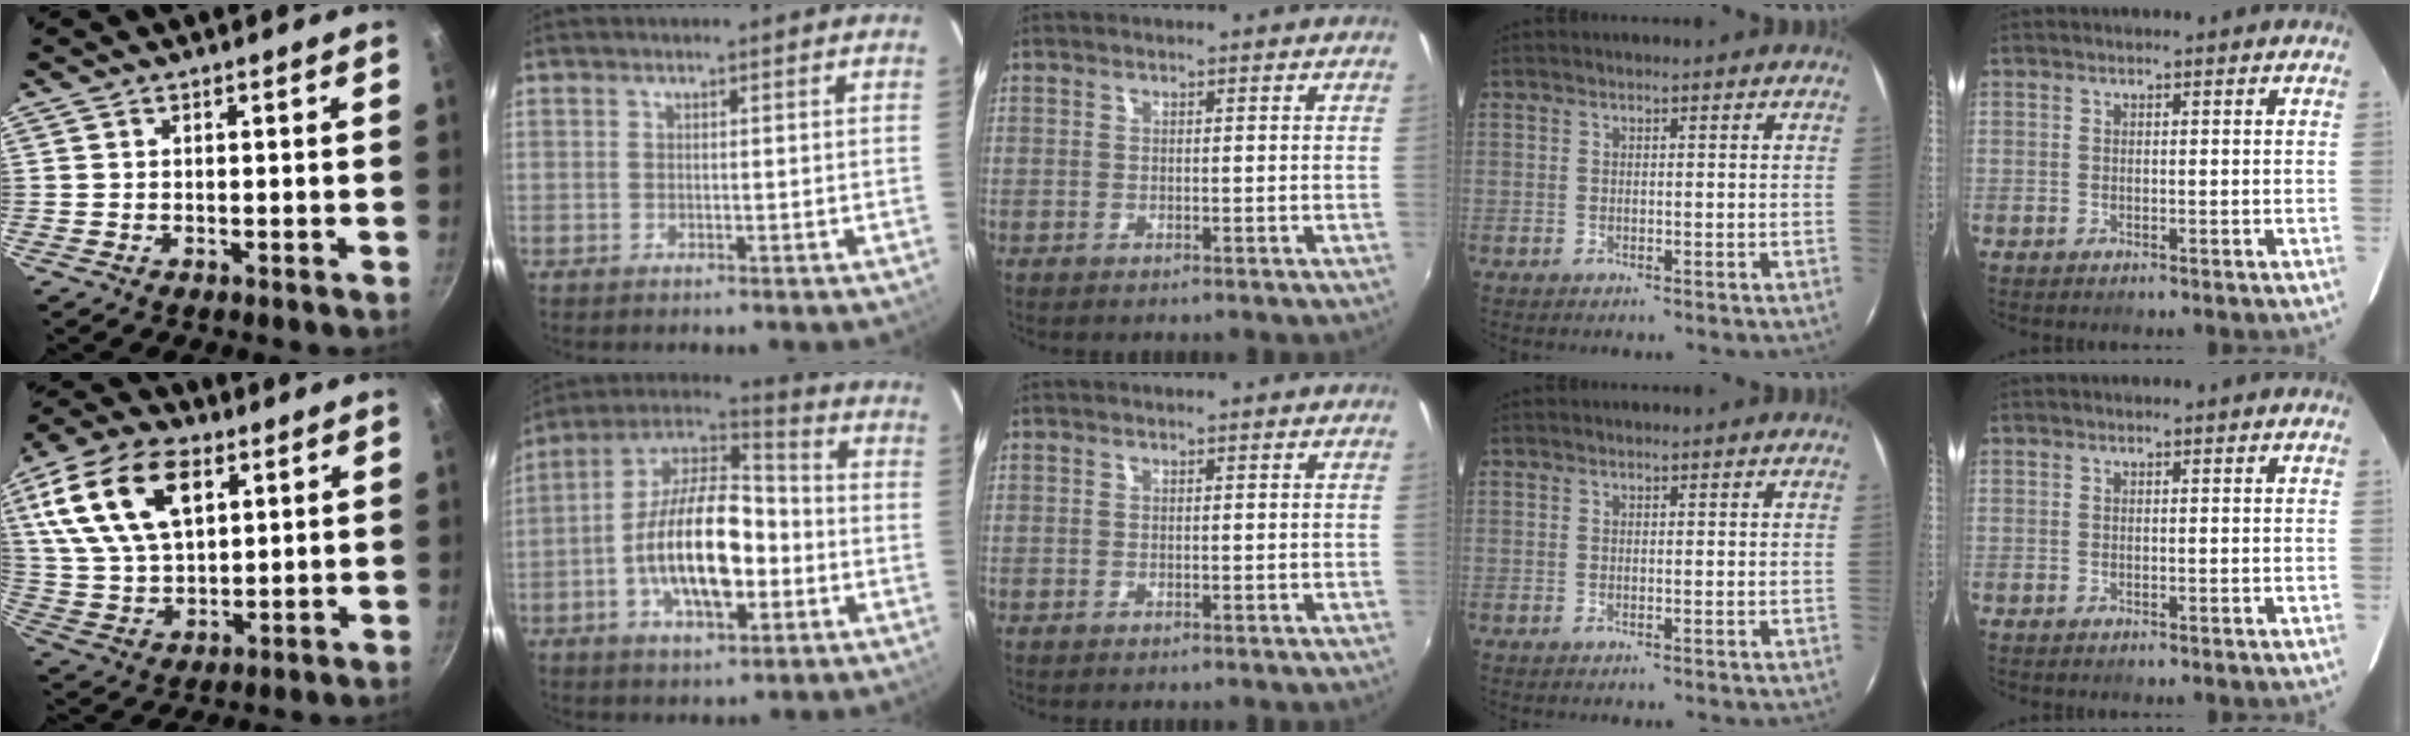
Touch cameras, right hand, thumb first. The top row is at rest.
{"thumb": {"total": 19.3, "force": [7.2, 11.4, 13.8], "torque": [-0.249, -0.011, 0.137]}, "index": {"total": 17.7, "force": [-4.2, 8.2, 15.2], "torque": [-0.282, 0.012, -0.078]}}